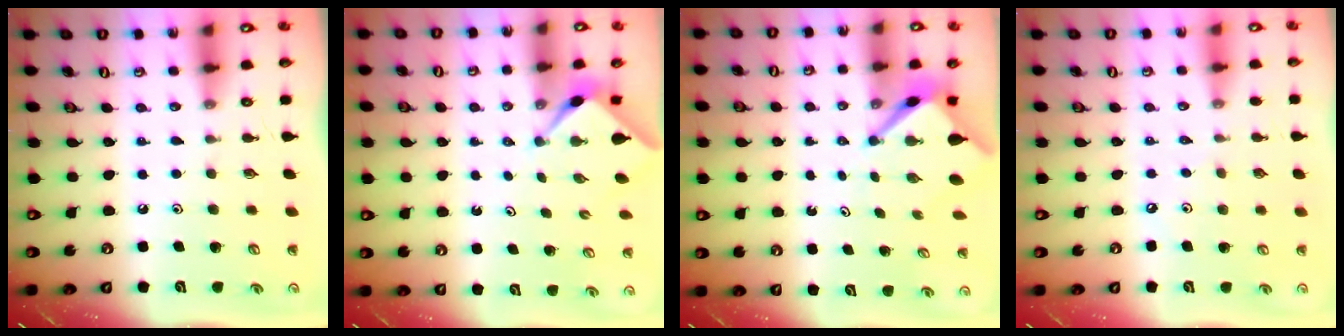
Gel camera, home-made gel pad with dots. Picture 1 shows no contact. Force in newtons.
{"total": 2.3, "press": 2.3, "slide": 0.3}
{"total": 4.4, "press": 4.3, "slide": 0.5}
{"total": 2.8, "press": 2.8, "slide": 0.5}